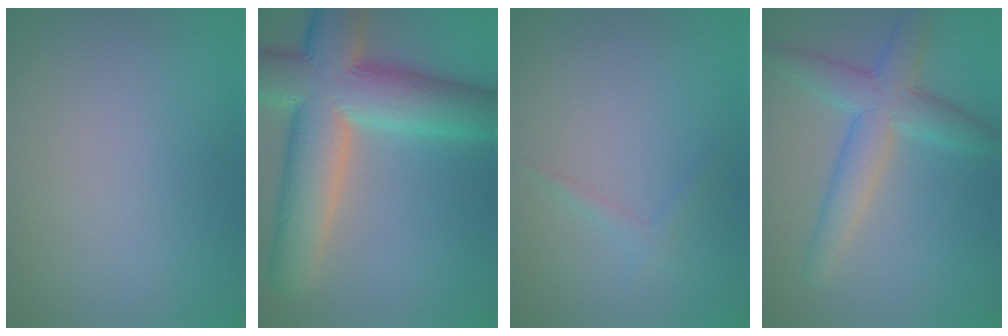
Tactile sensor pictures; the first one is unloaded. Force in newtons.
{"total": 13.0, "press": 12.9, "slide": 1.0}
{"total": 0.9, "press": 0.9, "slide": 0.0}
{"total": 4.8, "press": 4.8, "slide": 0.1}